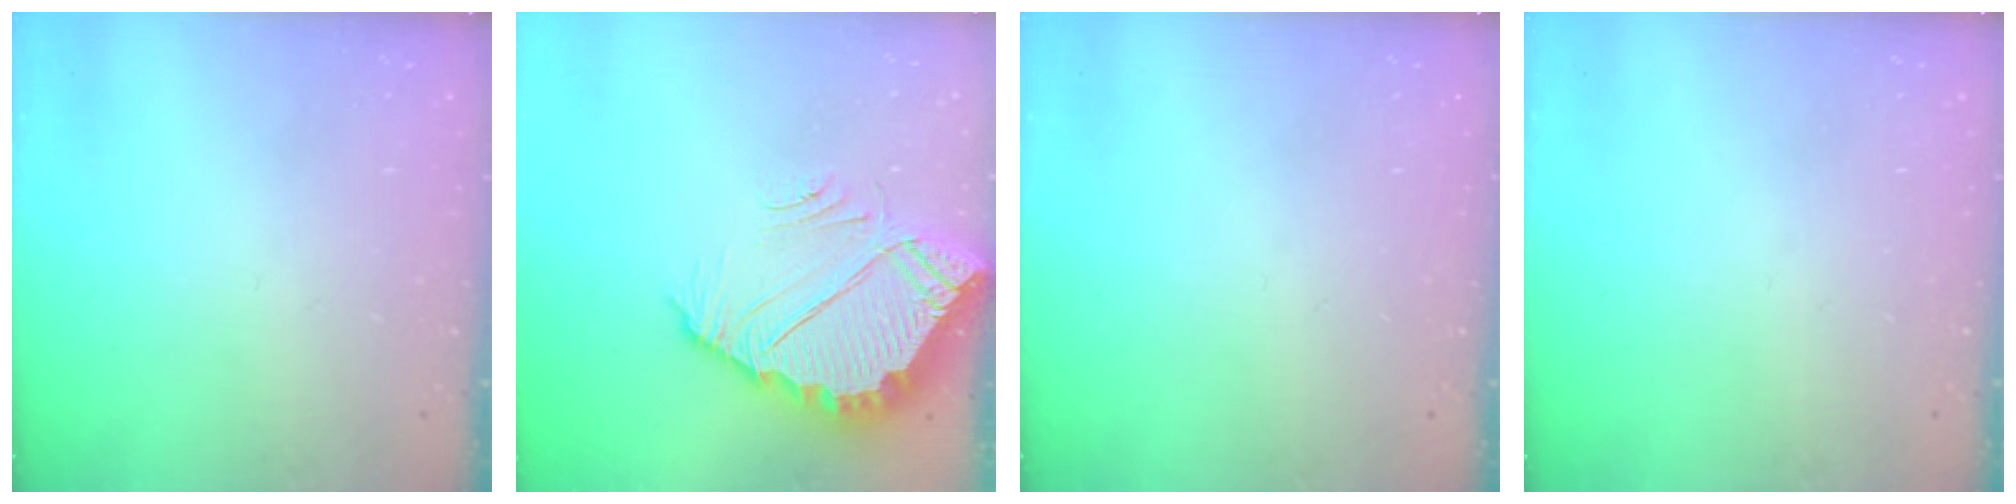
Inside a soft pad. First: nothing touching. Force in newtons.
{"total": 7.9, "press": 7.9, "slide": 0.4}
{"total": 0.0}
{"total": 0.0}